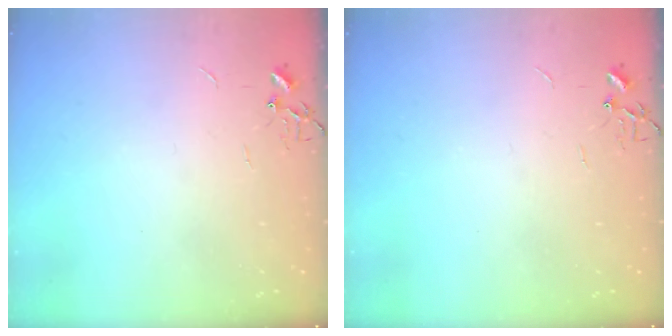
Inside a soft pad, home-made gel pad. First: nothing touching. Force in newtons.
{"total": 0.0}